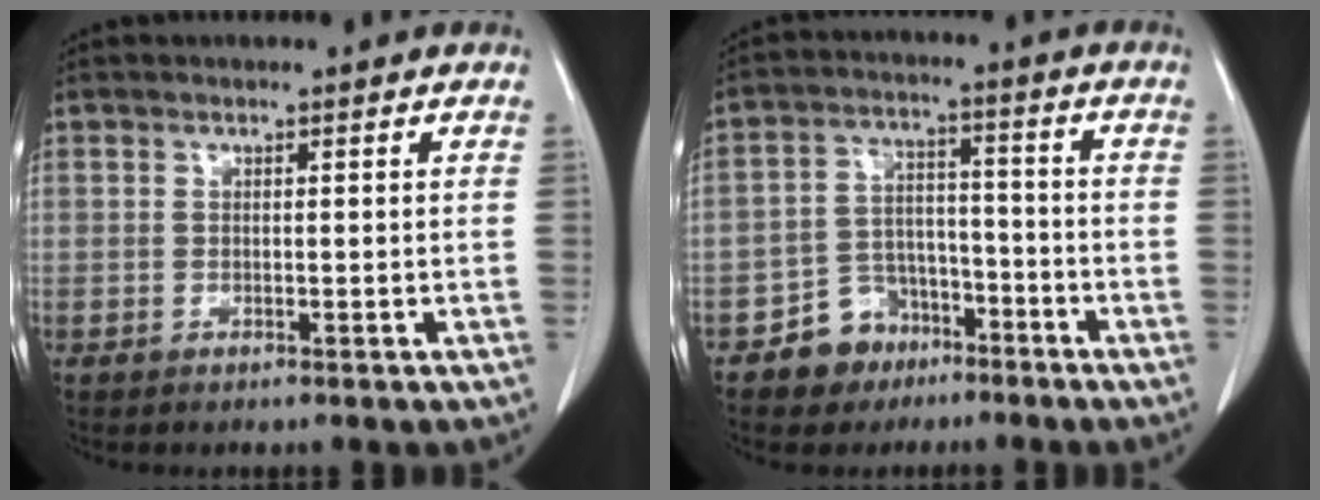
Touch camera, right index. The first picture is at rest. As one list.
[{"total": 7.5, "force": [-4.8, 5.5, 1.6], "torque": [-0.022, 0.020, -0.076]}]